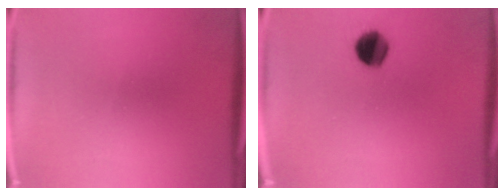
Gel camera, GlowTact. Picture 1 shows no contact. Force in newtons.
{"total": 7.8}